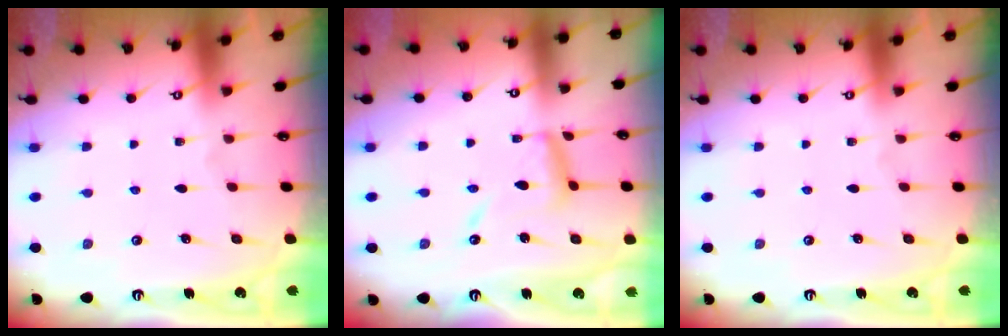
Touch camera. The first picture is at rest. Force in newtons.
{"total": 11.5, "press": 11.5, "slide": 1.1}
{"total": 0.0}